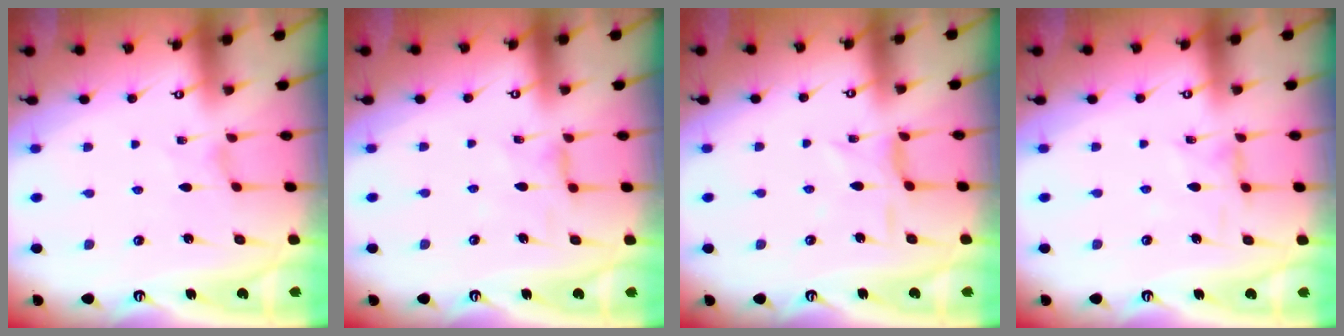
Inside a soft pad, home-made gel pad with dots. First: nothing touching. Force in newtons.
{"total": 2.1, "press": 2.1, "slide": 0.5}
{"total": 3.7, "press": 3.6, "slide": 0.6}
{"total": 1.7, "press": 1.7, "slide": 0.2}